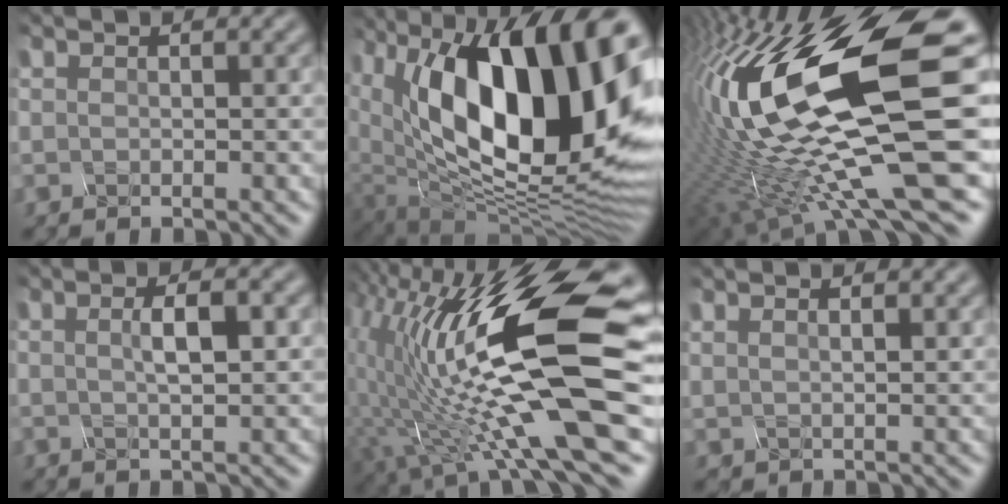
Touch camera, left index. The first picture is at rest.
{"total": 17.1, "force": [4.0, 9.2, 13.9], "torque": [-0.213, 0.005, 0.066]}
{"total": 17.8, "force": [-0.4, 4.5, 17.2], "torque": [-0.327, 0.004, -0.009]}
{"total": 2.8, "force": [0.2, 0.7, 2.7], "torque": [-0.041, 0.006, 0.004]}
{"total": 15.5, "force": [0.6, 3.6, 15.1], "torque": [-0.253, 0.007, 0.009]}
{"total": 2.1, "force": [1.3, 0.9, 1.5], "torque": [0.006, 0.008, -0.002]}